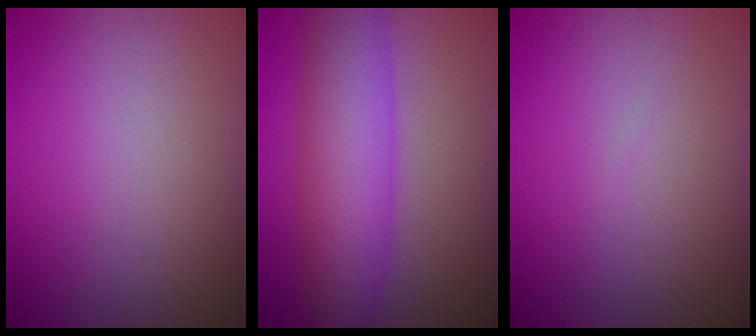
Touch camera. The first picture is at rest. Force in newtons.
{"total": 8.0, "press": 8.0, "slide": 0.1}
{"total": 0.0}